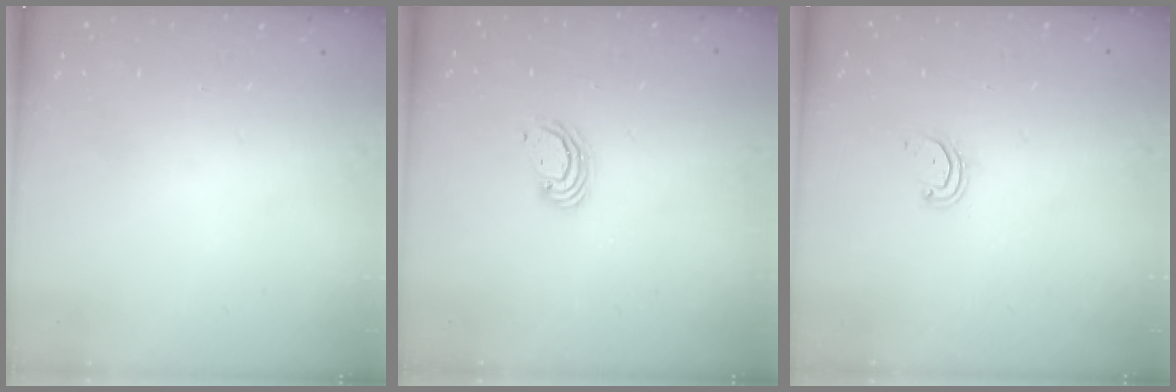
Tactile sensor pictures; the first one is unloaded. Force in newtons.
{"total": 3.8, "press": 3.8, "slide": 0.3}
{"total": 2.5, "press": 2.5, "slide": 0.2}